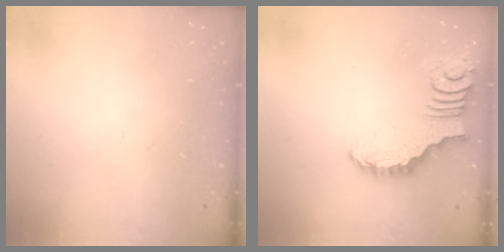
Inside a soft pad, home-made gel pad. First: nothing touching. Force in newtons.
{"total": 2.2, "press": 2.2, "slide": 0.0}